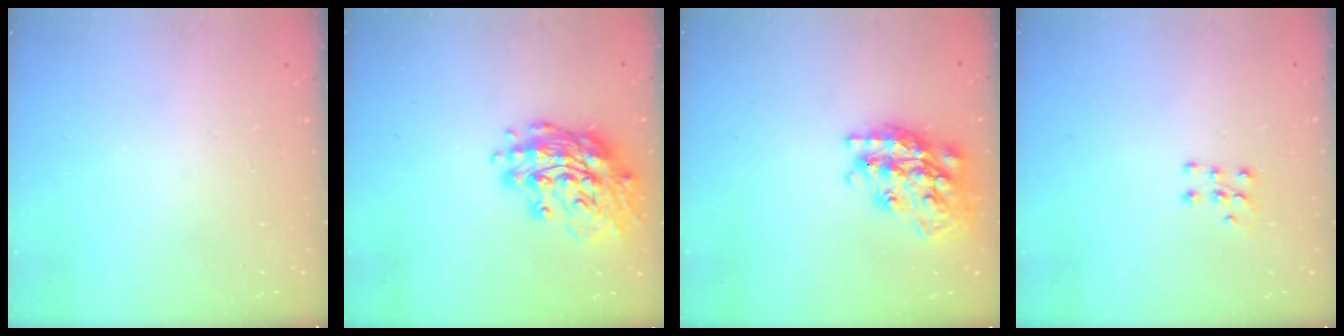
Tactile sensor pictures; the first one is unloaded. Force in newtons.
{"total": 16.9, "press": 16.6, "slide": 3.1}
{"total": 22.6, "press": 22.5, "slide": 1.7}
{"total": 5.0, "press": 5.0, "slide": 0.6}